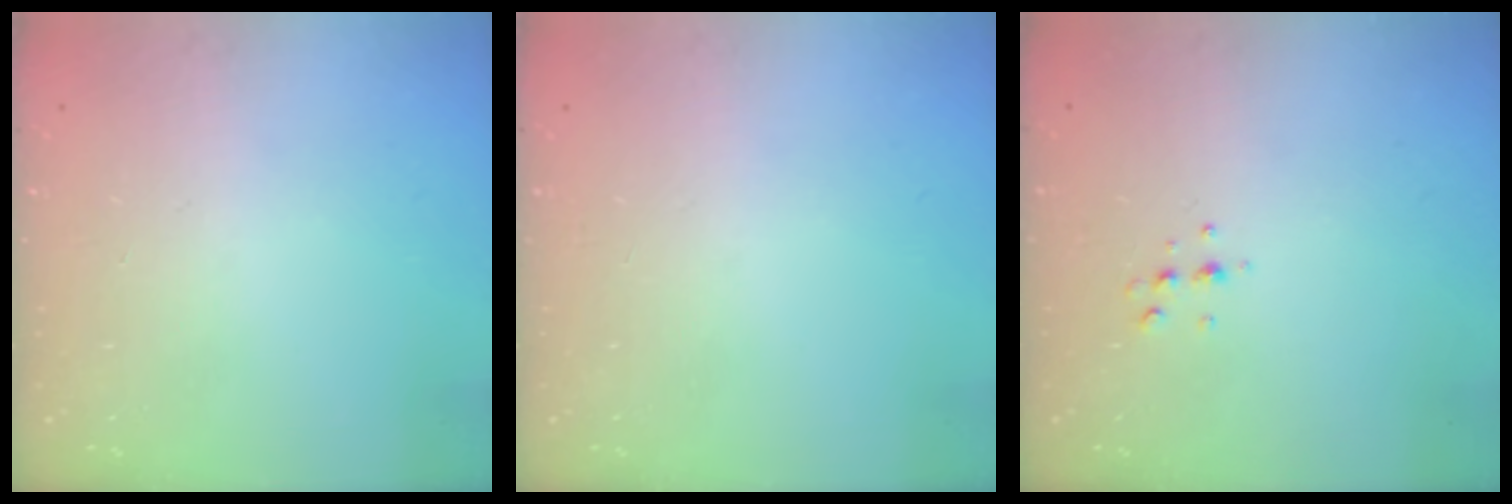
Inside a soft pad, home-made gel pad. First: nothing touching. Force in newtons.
{"total": 0.0}
{"total": 4.7, "press": 4.6, "slide": 0.6}